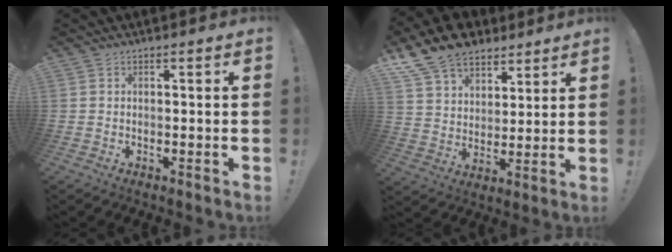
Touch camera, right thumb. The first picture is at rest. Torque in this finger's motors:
{"motor_torque": [0.61, 0.72, 0.70, 0.67, 0.19]}